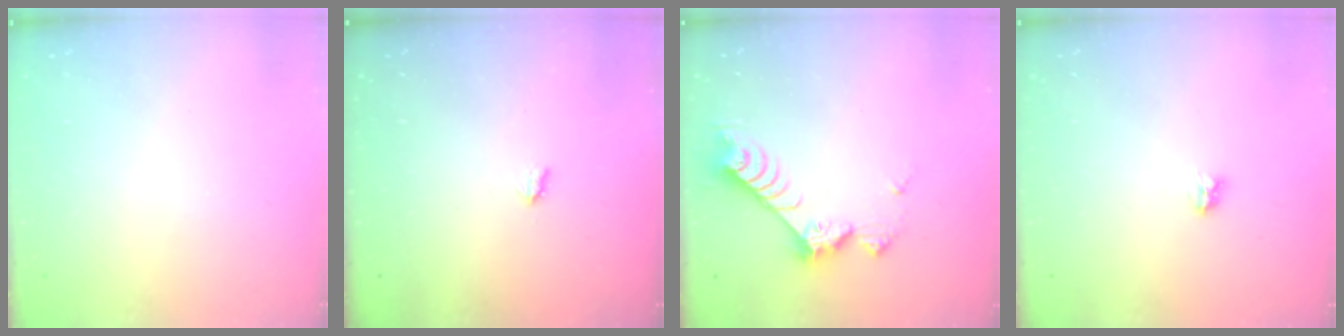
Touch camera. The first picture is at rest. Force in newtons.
{"total": 1.9, "press": 1.9, "slide": 0.3}
{"total": 8.6, "press": 8.6, "slide": 0.2}
{"total": 2.9, "press": 2.9, "slide": 0.3}